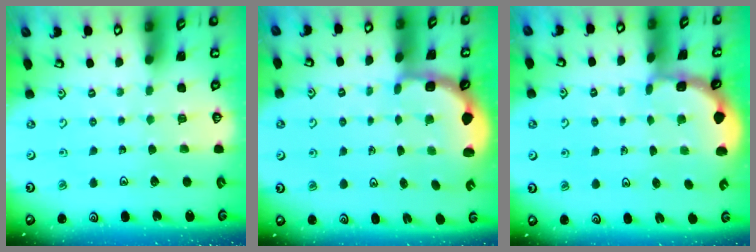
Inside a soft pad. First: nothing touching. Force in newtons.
{"total": 2.5, "press": 2.2, "slide": 1.2}
{"total": 1.9, "press": 1.9, "slide": 0.3}